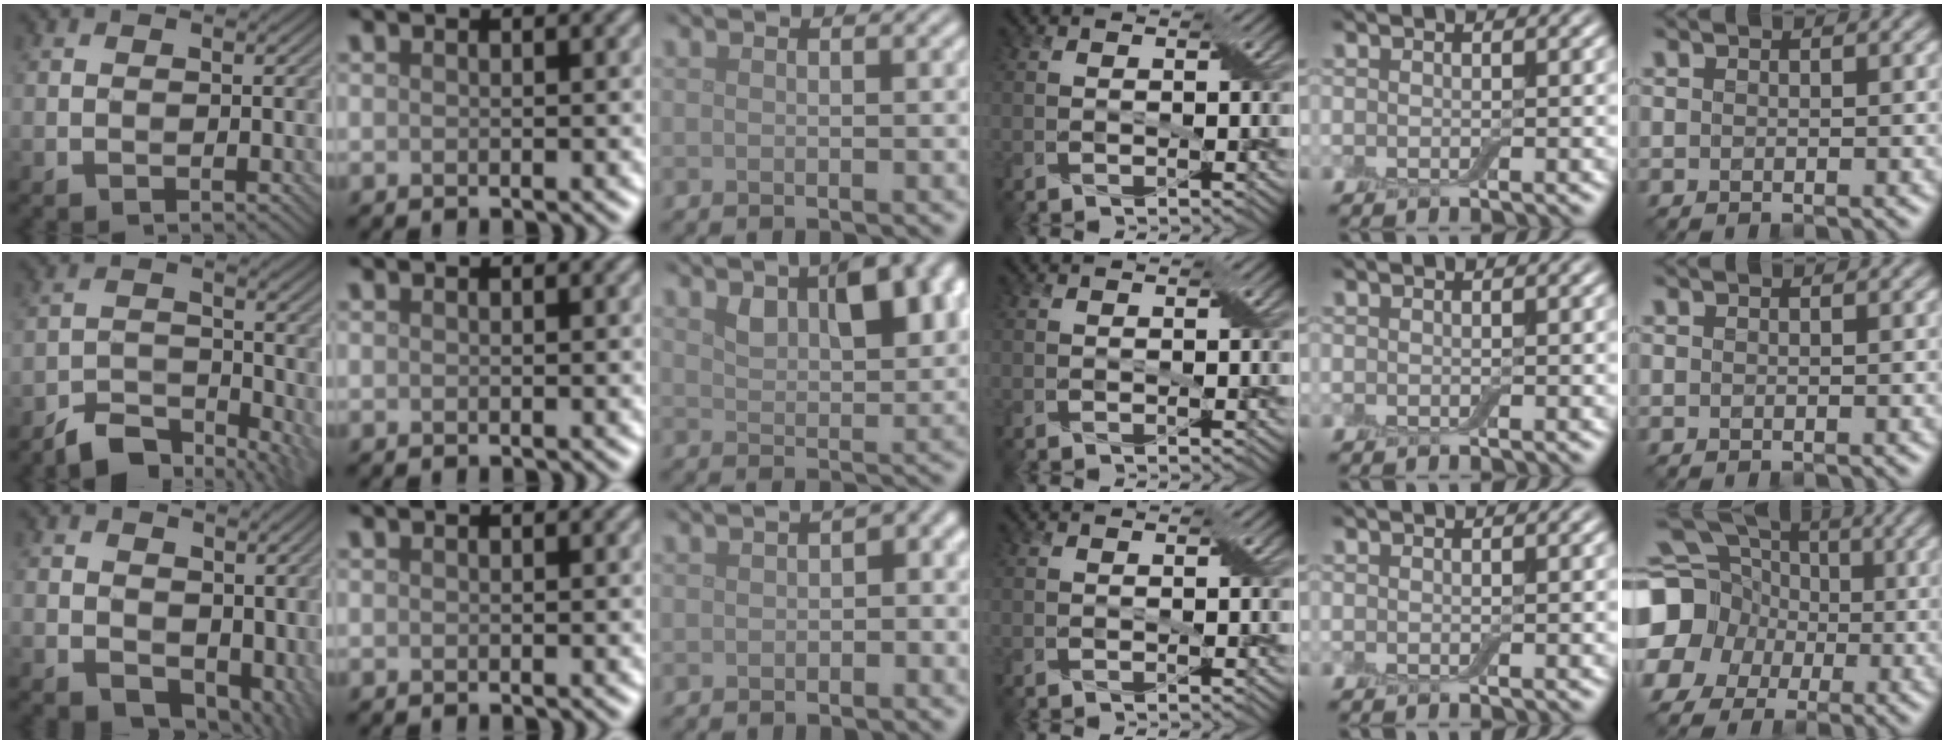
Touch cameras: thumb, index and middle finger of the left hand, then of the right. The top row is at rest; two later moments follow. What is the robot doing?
{"motion": "close", "object": "airpods case & airpods"}